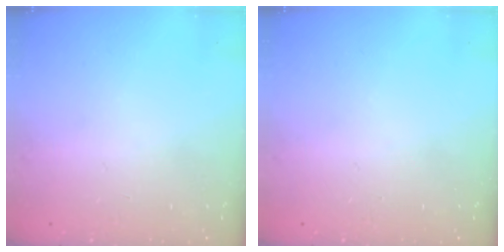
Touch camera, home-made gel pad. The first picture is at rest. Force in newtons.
{"total": 0.0}